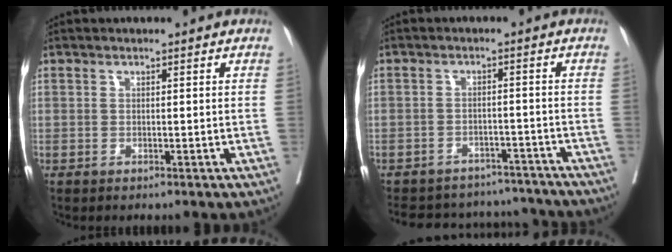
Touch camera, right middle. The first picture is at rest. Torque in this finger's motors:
{"motor_torque": [0.98, -1.16, 0.07, 0.04]}